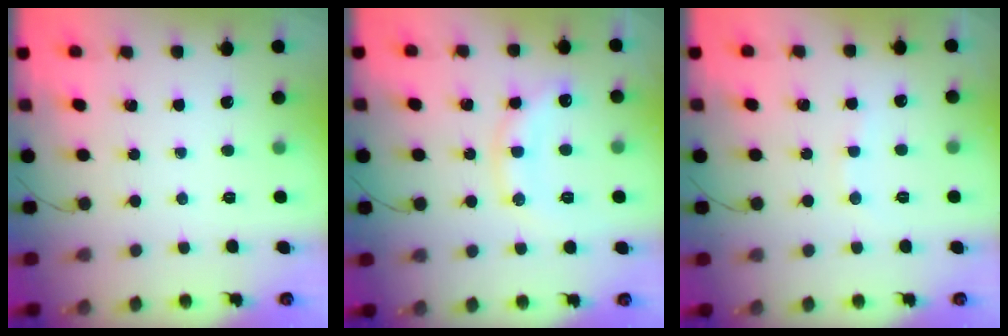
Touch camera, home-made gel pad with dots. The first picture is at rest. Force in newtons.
{"total": 14.4, "press": 14.4, "slide": 0.6}
{"total": 6.1, "press": 6.0, "slide": 1.1}